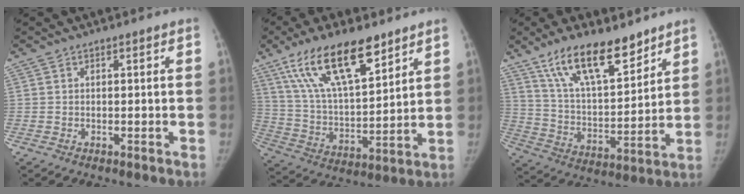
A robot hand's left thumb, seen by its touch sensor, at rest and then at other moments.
{"total": 19.2, "force": [11.9, 7.0, 13.3], "torque": [-0.213, -0.043, 0.228]}
{"total": 17.2, "force": [11.9, 6.2, 10.7], "torque": [-0.150, -0.065, 0.221]}